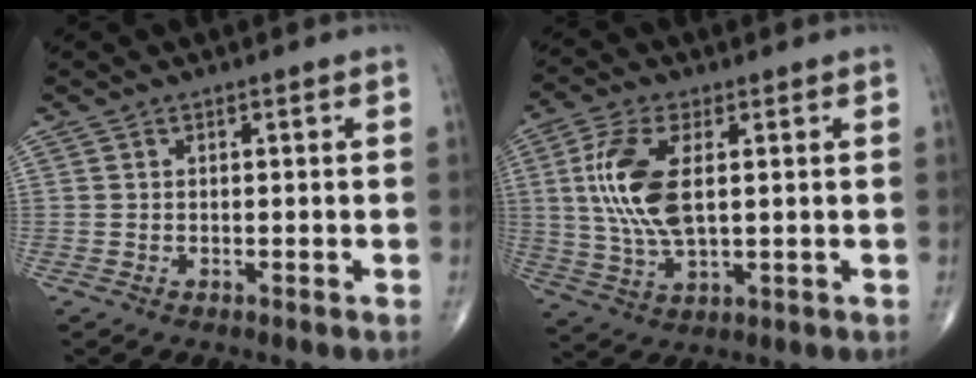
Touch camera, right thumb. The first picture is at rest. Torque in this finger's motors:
{"motor_torque": [0.61, 2.66, 1.67, 0.27, 0.14]}